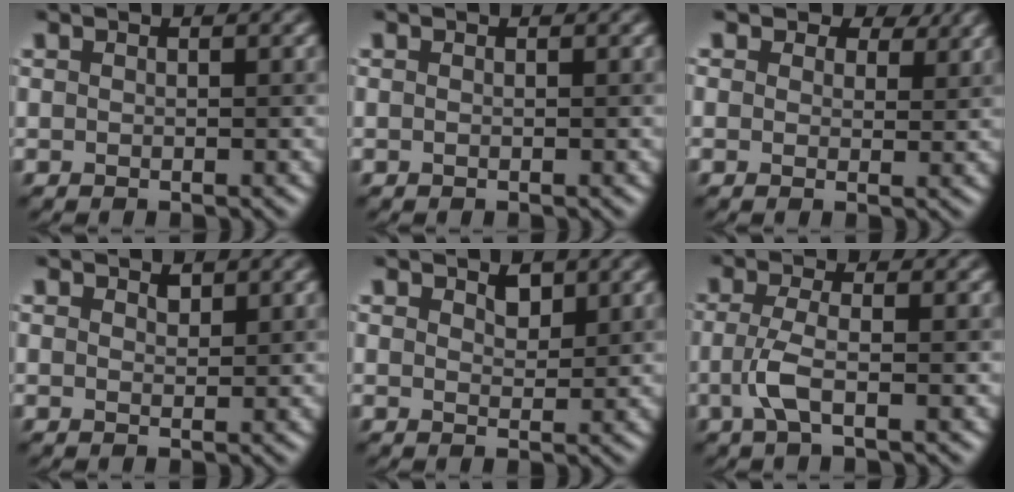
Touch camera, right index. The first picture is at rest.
{"total": 0.0}
{"total": 4.0, "force": [2.7, 2.3, 1.9], "torque": [-0.030, 0.000, 0.027]}
{"total": 0.8, "force": [0.7, 0.4, 0.3], "torque": [-0.006, -0.003, 0.012]}
{"total": 1.4, "force": [0.9, 0.7, 0.7], "torque": [-0.013, -0.002, 0.017]}
{"total": 2.9, "force": [-0.7, 0.7, 2.7], "torque": [-0.063, -0.001, -0.020]}